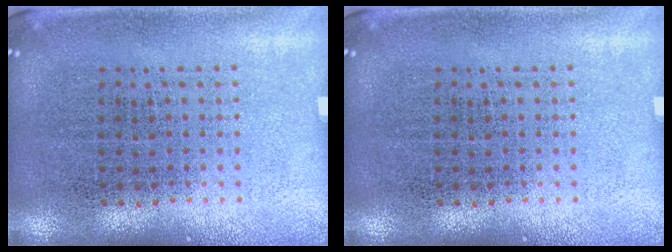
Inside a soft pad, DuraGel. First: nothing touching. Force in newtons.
{"total": 0.0}